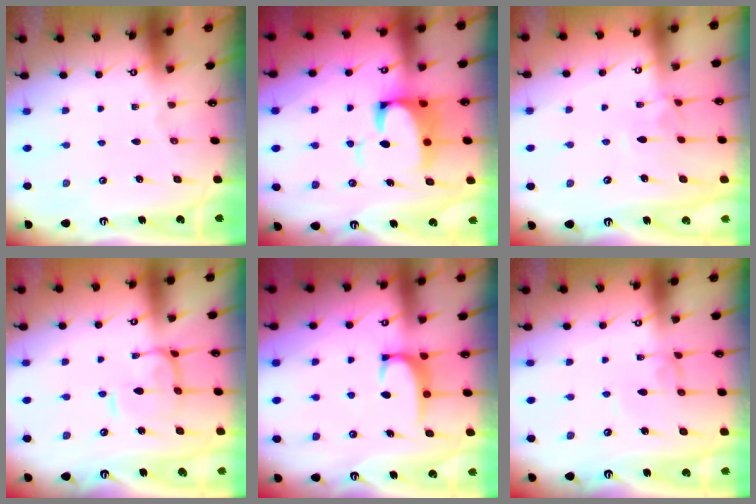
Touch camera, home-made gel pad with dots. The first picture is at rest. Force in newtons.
{"total": 5.0, "press": 4.9, "slide": 1.3}
{"total": 2.9, "press": 2.8, "slide": 0.4}
{"total": 2.6, "press": 2.5, "slide": 0.6}
{"total": 2.7, "press": 2.6, "slide": 0.5}
{"total": 0.6, "press": 0.5, "slide": 0.3}